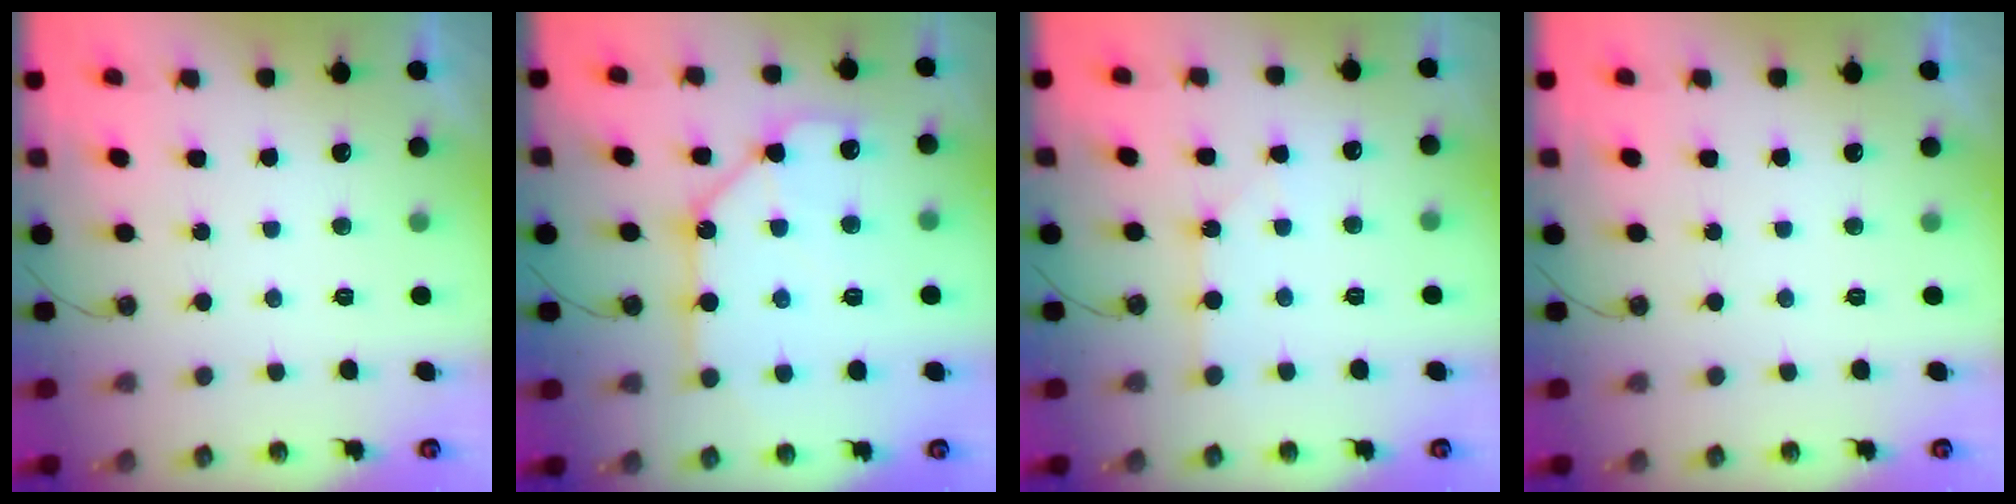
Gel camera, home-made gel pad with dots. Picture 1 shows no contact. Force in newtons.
{"total": 13.0, "press": 12.9, "slide": 1.2}
{"total": 1.1, "press": 1.1, "slide": 0.2}
{"total": 0.0}